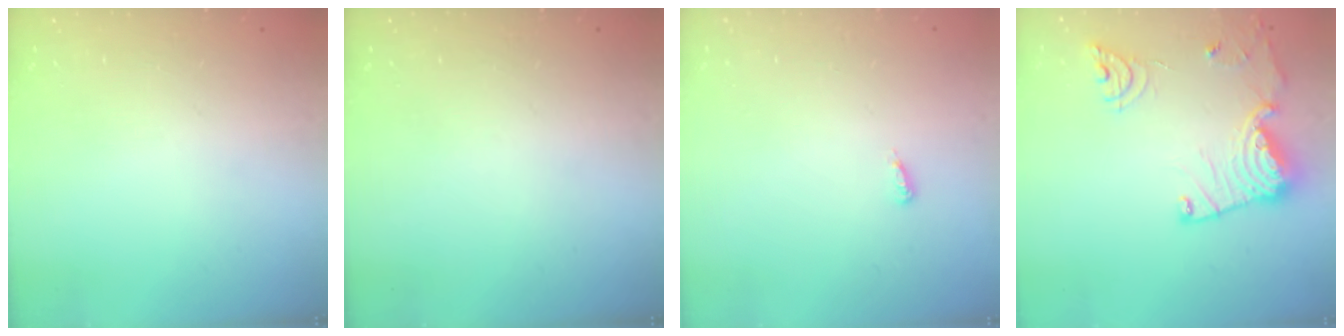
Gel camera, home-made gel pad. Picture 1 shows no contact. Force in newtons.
{"total": 0.0}
{"total": 3.7, "press": 3.7, "slide": 0.2}
{"total": 15.7, "press": 15.6, "slide": 1.7}